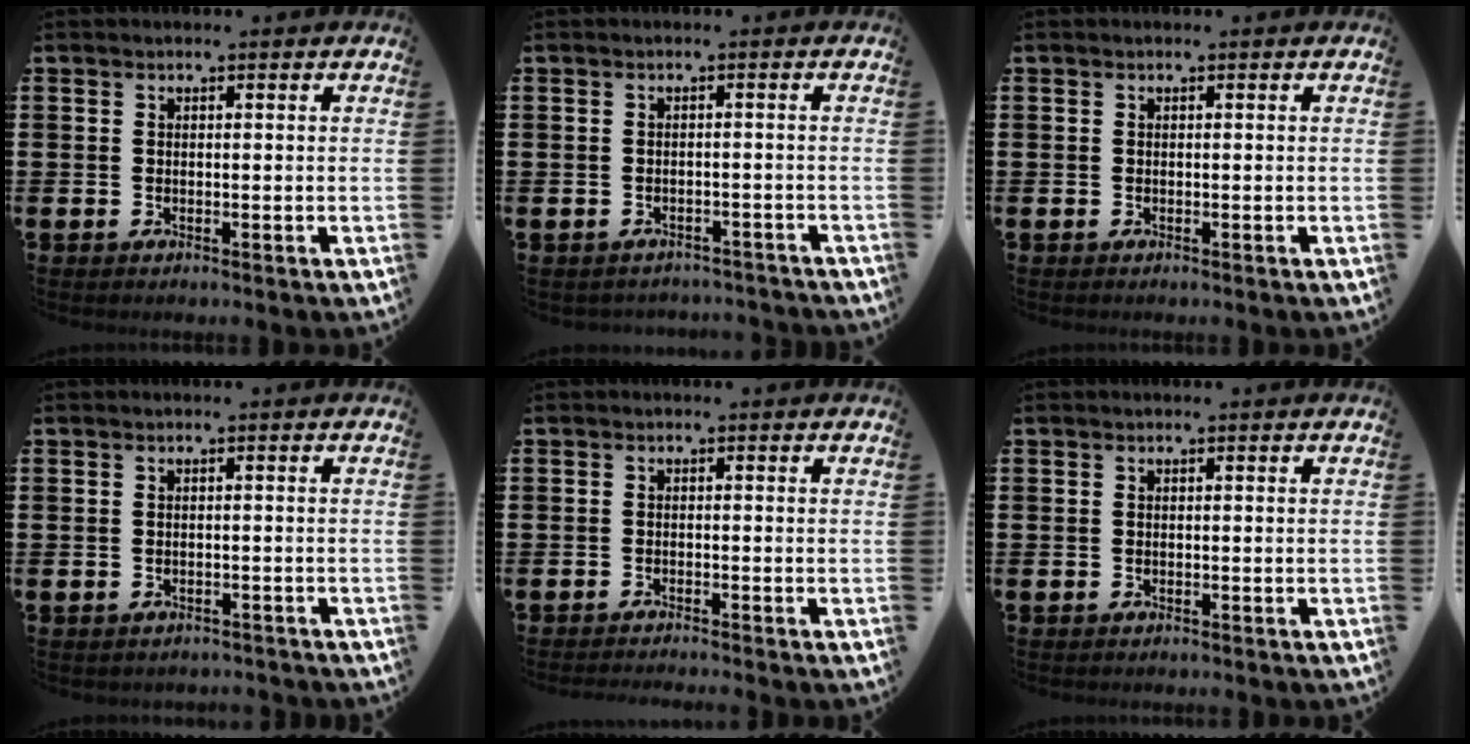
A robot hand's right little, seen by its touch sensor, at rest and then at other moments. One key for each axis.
{"total": 1.1, "fx": -1.1, "fy": 0.0, "fz": 0.0, "tx": -0.003, "ty": 0.001, "tz": -0.024}
{"total": 0.0}
{"total": 0.5, "fx": -0.5, "fy": 0.1, "fz": 0.0, "tx": -0.003, "ty": -0.003, "tz": -0.010}
{"total": 0.9, "fx": -0.8, "fy": -0.2, "fz": 0.0, "tx": 0.001, "ty": 0.000, "tz": -0.017}
{"total": 0.0}